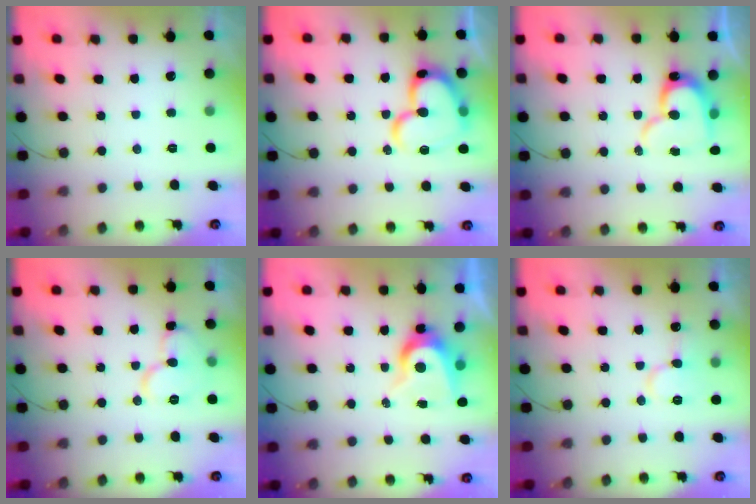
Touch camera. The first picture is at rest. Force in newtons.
{"total": 19.0, "press": 18.9, "slide": 2.0}
{"total": 13.7, "press": 13.6, "slide": 1.2}
{"total": 11.0, "press": 11.0, "slide": 1.0}
{"total": 7.8, "press": 7.8, "slide": 0.3}
{"total": 9.2, "press": 9.1, "slide": 1.5}